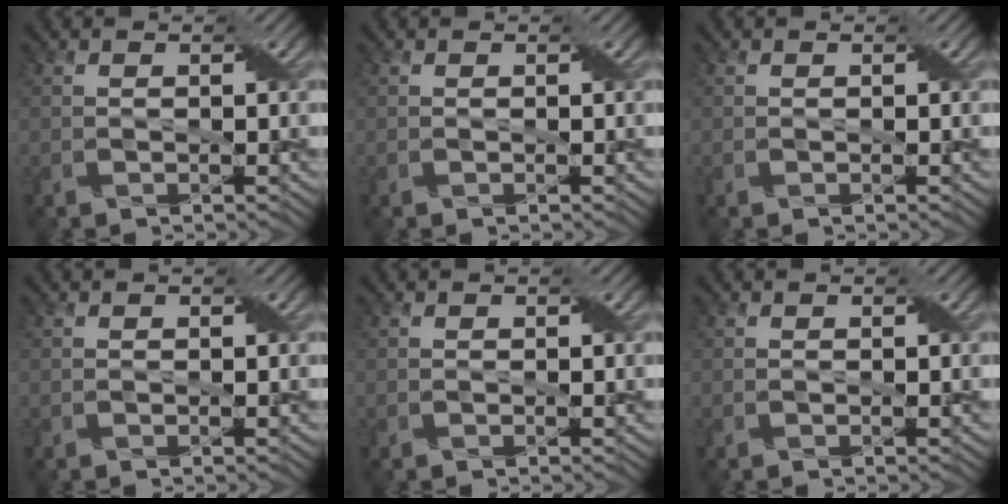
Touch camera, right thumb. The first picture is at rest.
{"total": 0.0}
{"total": 0.0}
{"total": 0.0}
{"total": 0.0}
{"total": 0.0}